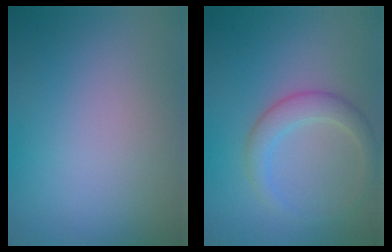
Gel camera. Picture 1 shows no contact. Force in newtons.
{"total": 2.8, "press": 2.8, "slide": 0.0}